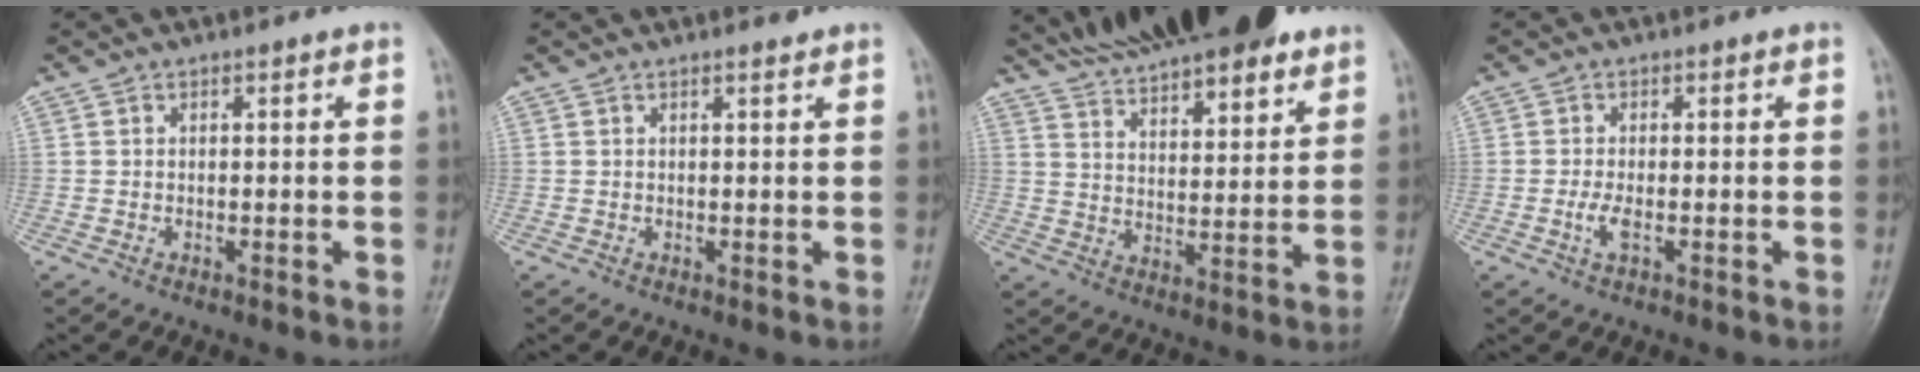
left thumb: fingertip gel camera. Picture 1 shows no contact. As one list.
[{"total": 0.7, "force": [0.6, 0.1, 0.2], "torque": [-0.003, -0.005, 0.010]}, {"total": 18.0, "force": [14.1, 5.5, 9.8], "torque": [-0.121, -0.044, 0.227]}, {"total": 2.7, "force": [-0.6, 1.0, 2.4], "torque": [-0.054, 0.003, -0.012]}]